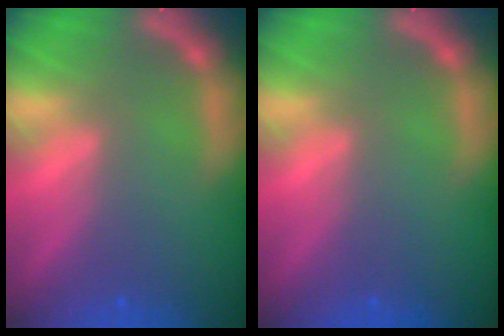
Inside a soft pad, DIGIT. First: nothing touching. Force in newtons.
{"total": 0.0}